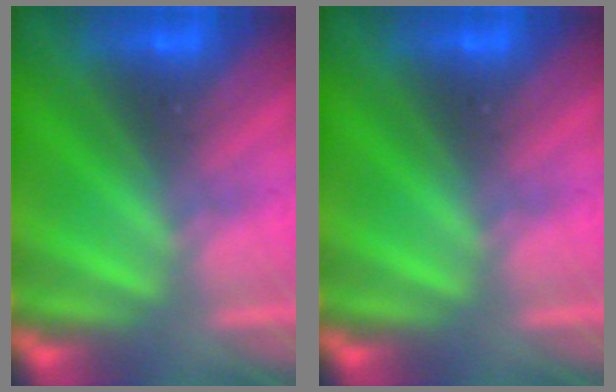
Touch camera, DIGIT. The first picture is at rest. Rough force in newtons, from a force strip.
{"total": 0.0}